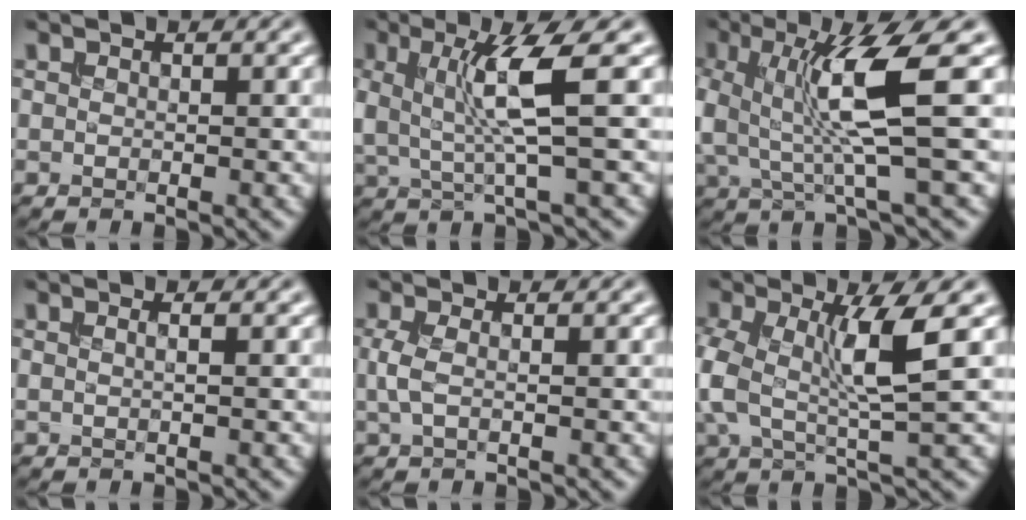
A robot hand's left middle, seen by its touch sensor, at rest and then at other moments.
{"total": 5.1, "force": [0.8, 0.4, 5.0], "torque": [-0.106, -0.004, 0.022]}
{"total": 7.1, "force": [0.6, 1.0, 7.0], "torque": [-0.146, 0.000, 0.014]}
{"total": 1.2, "force": [0.2, 0.5, 1.0], "torque": [-0.009, -0.003, -0.006]}
{"total": 1.8, "force": [0.0, 0.8, 1.6], "torque": [-0.043, 0.001, -0.002]}
{"total": 6.6, "force": [0.7, 1.9, 6.3], "torque": [-0.144, 0.002, 0.010]}